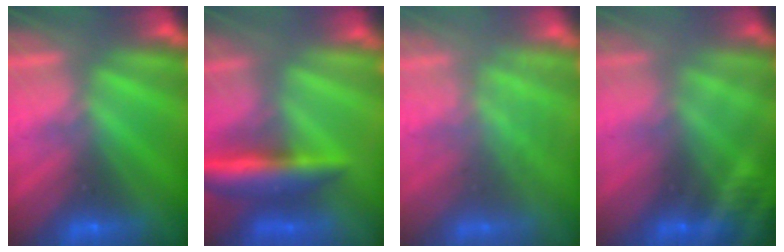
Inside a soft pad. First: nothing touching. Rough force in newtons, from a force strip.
{"total": 7.7}
{"total": 2.8}
{"total": 2.8}